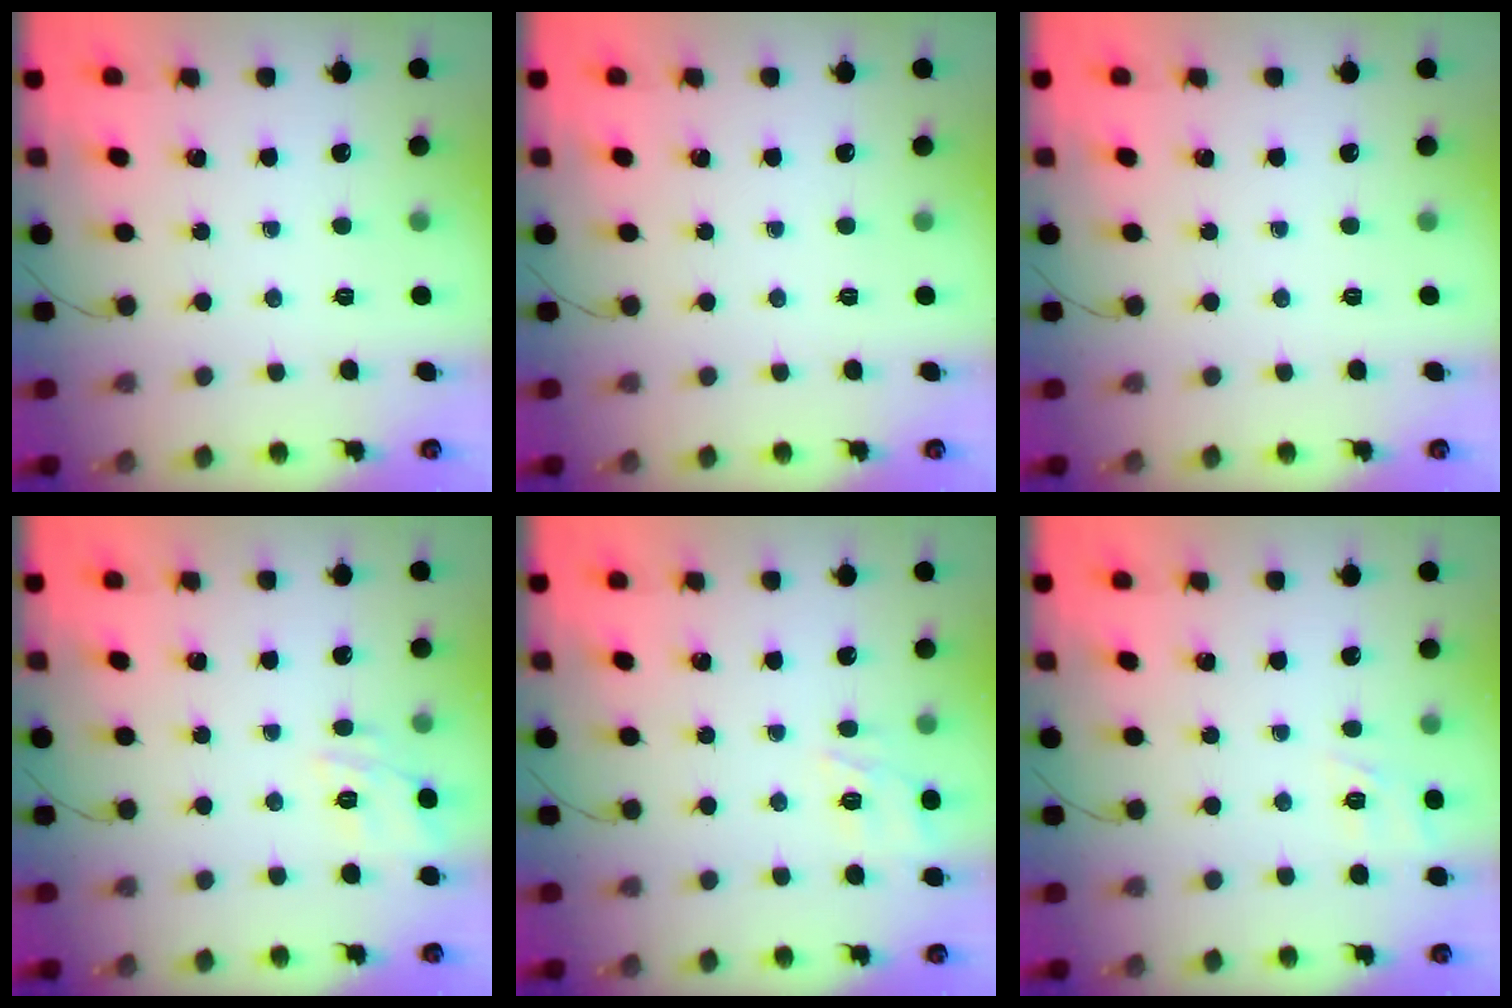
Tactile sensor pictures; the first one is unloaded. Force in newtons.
{"total": 0.0}
{"total": 0.0}
{"total": 12.3, "press": 12.3, "slide": 0.7}
{"total": 9.1, "press": 8.9, "slide": 1.6}
{"total": 2.4, "press": 1.8, "slide": 1.5}